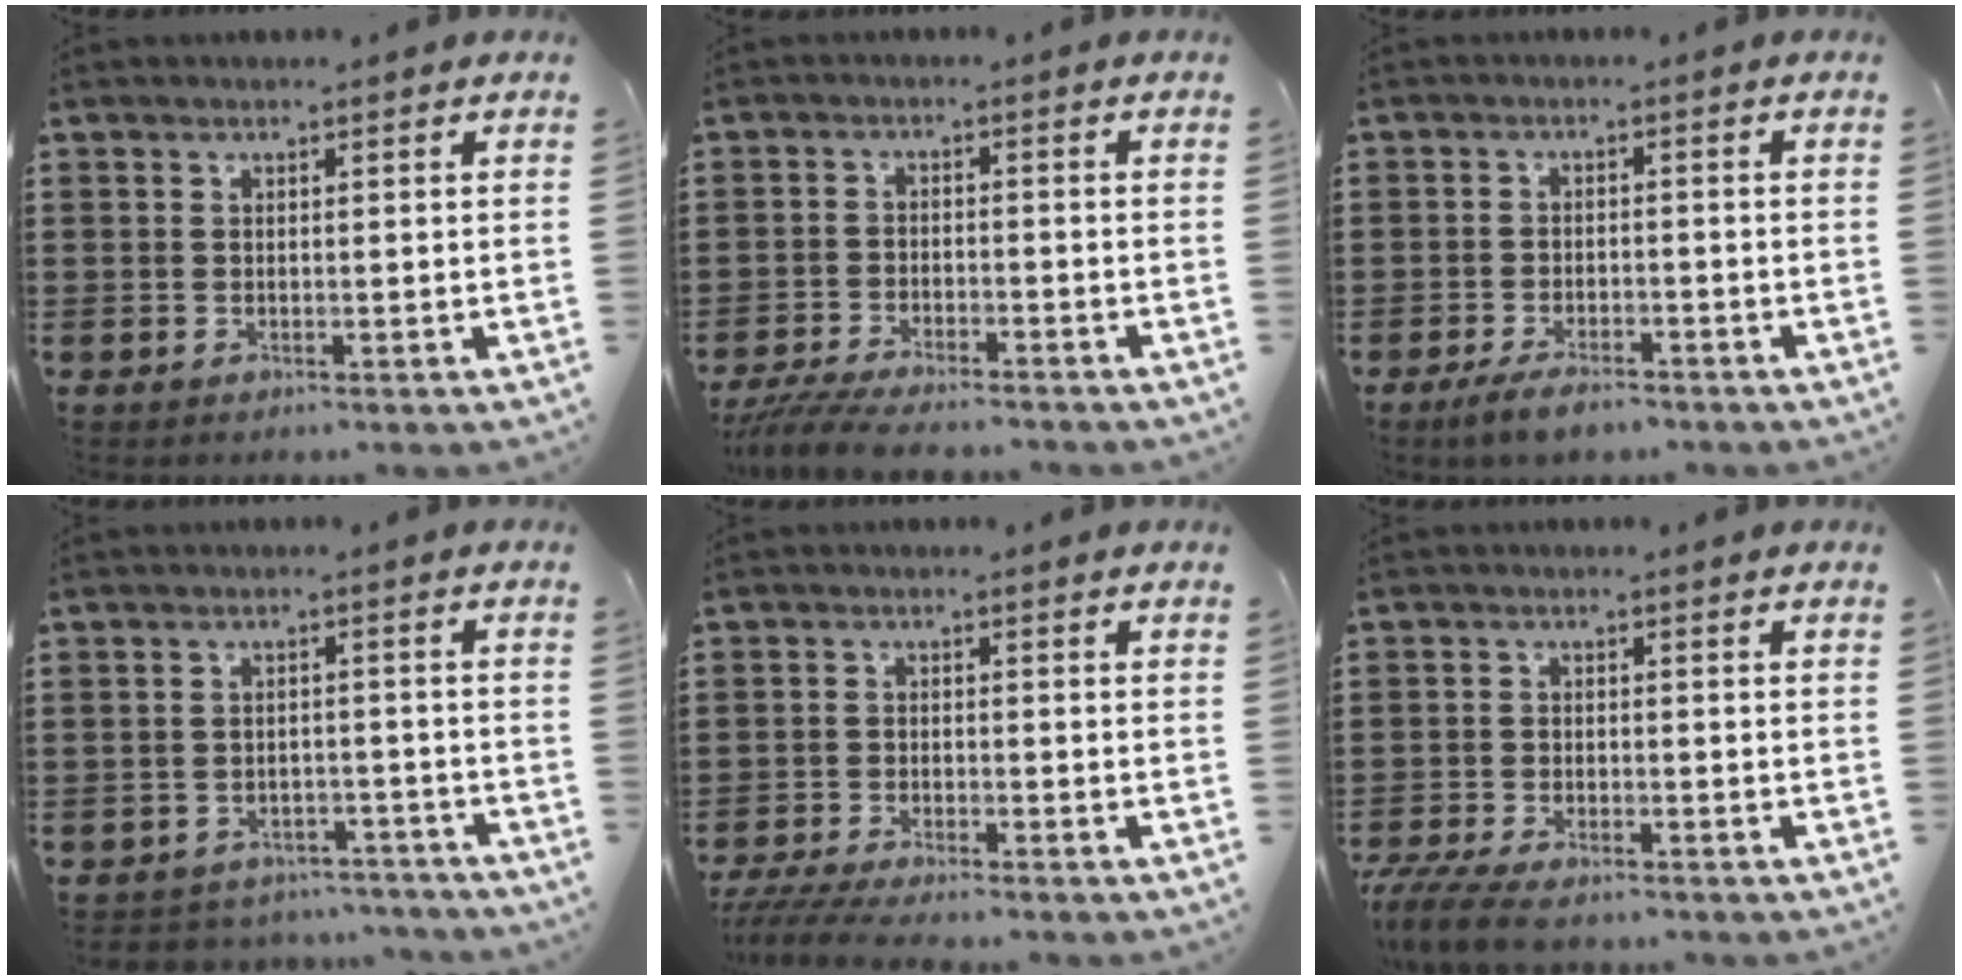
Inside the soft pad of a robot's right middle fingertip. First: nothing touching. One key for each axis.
{"total": 5.0, "fx": -4.7, "fy": 0.5, "fz": 1.7, "tx": -0.047, "ty": -0.011, "tz": -0.097}
{"total": 3.4, "fx": -3.0, "fy": 0.9, "fz": 1.5, "tx": -0.032, "ty": 0.004, "tz": -0.060}
{"total": 3.2, "fx": -3.1, "fy": 0.6, "fz": -0.3, "tx": -0.004, "ty": 0.000, "tz": -0.069}
{"total": 3.9, "fx": -3.6, "fy": 0.0, "fz": 1.4, "tx": -0.044, "ty": -0.016, "tz": -0.077}
{"total": 4.8, "fx": -4.2, "fy": 0.9, "fz": 2.0, "tx": -0.060, "ty": -0.012, "tz": -0.088}